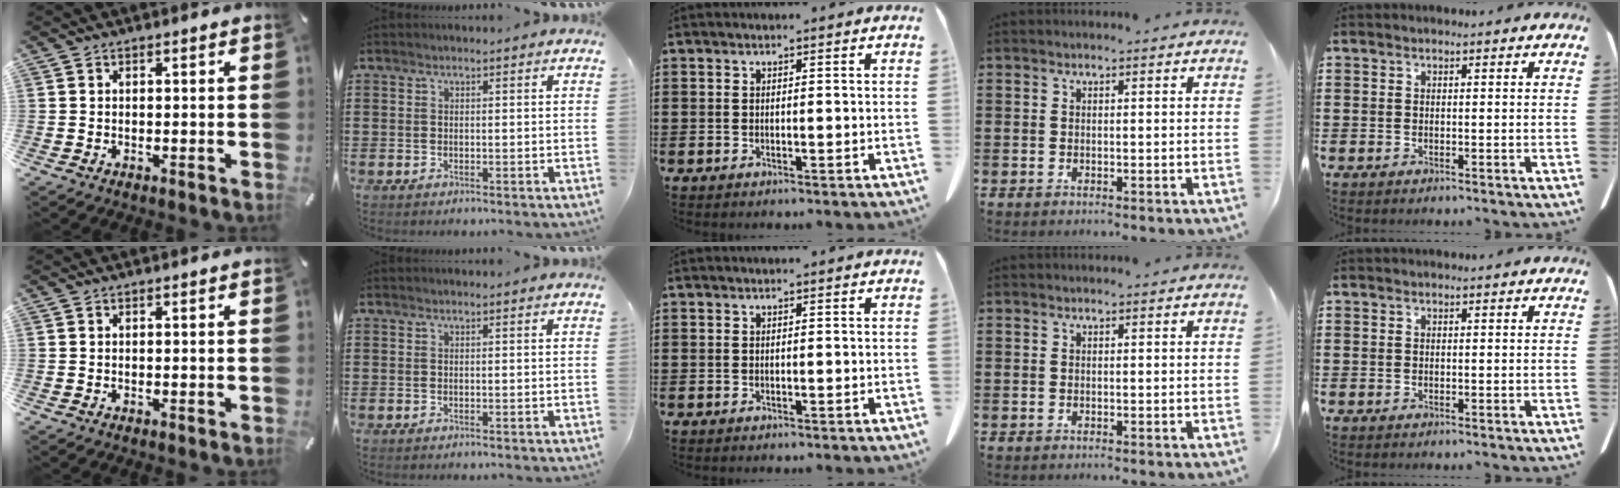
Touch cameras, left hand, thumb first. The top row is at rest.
{}